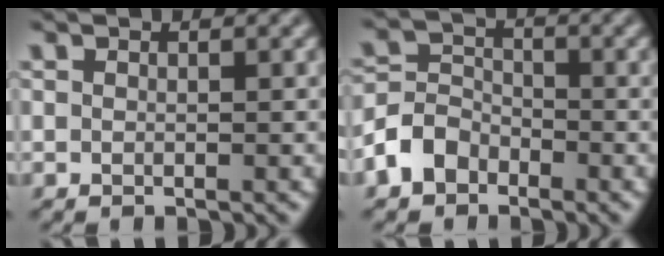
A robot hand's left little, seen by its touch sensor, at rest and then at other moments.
{"total": 3.7, "force": [-2.3, 2.5, 1.2], "torque": [-0.030, 0.008, -0.052]}